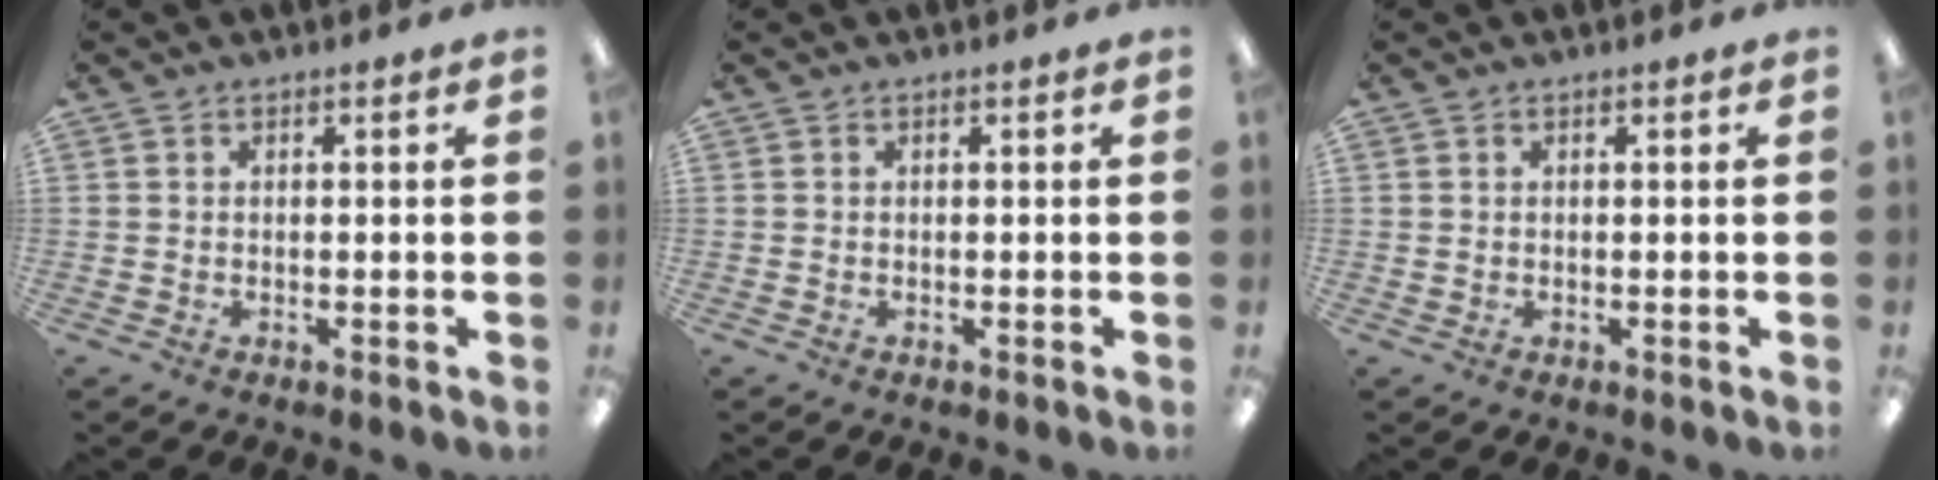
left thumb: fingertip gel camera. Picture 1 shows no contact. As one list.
[{"total": 0.0}, {"total": 0.7, "force": [0.4, 0.5, 0.2], "torque": [-0.005, 0.003, 0.008]}]